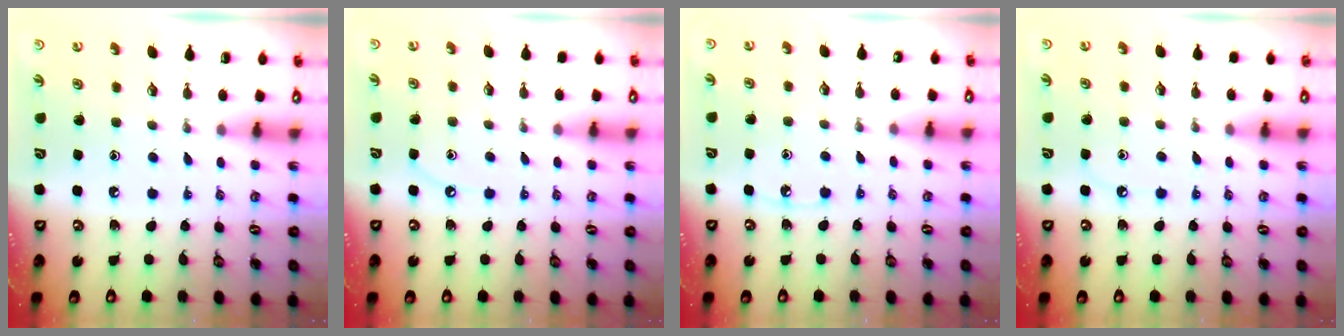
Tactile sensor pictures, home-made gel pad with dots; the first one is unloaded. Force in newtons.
{"total": 3.6, "press": 3.6, "slide": 0.5}
{"total": 3.4, "press": 3.4, "slide": 0.5}
{"total": 6.0, "press": 6.0, "slide": 0.8}